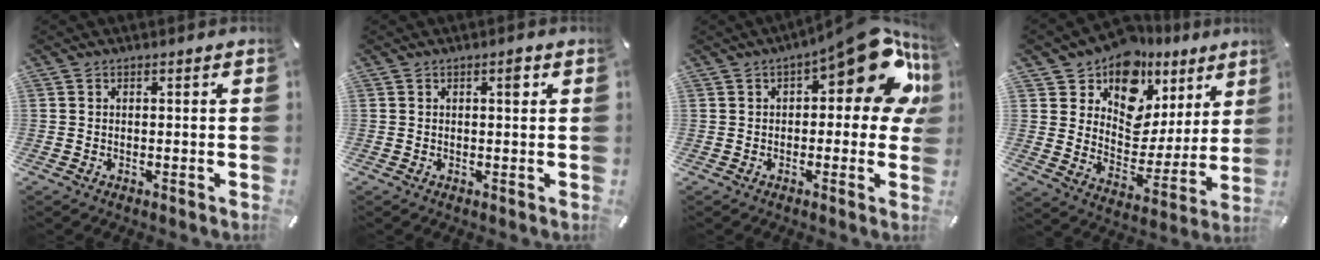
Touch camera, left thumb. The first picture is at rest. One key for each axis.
{"total": 2.1, "fx": 0.7, "fy": 0.9, "fz": 1.8, "tx": -0.013, "ty": -0.002, "tz": 0.005}
{"total": 16.9, "fx": 6.7, "fy": 7.0, "fz": 13.9, "tx": -0.171, "ty": -0.046, "tz": 0.106}
{"total": 13.3, "fx": 9.5, "fy": 8.7, "fz": 3.3, "tx": -0.056, "ty": -0.095, "tz": 0.171}